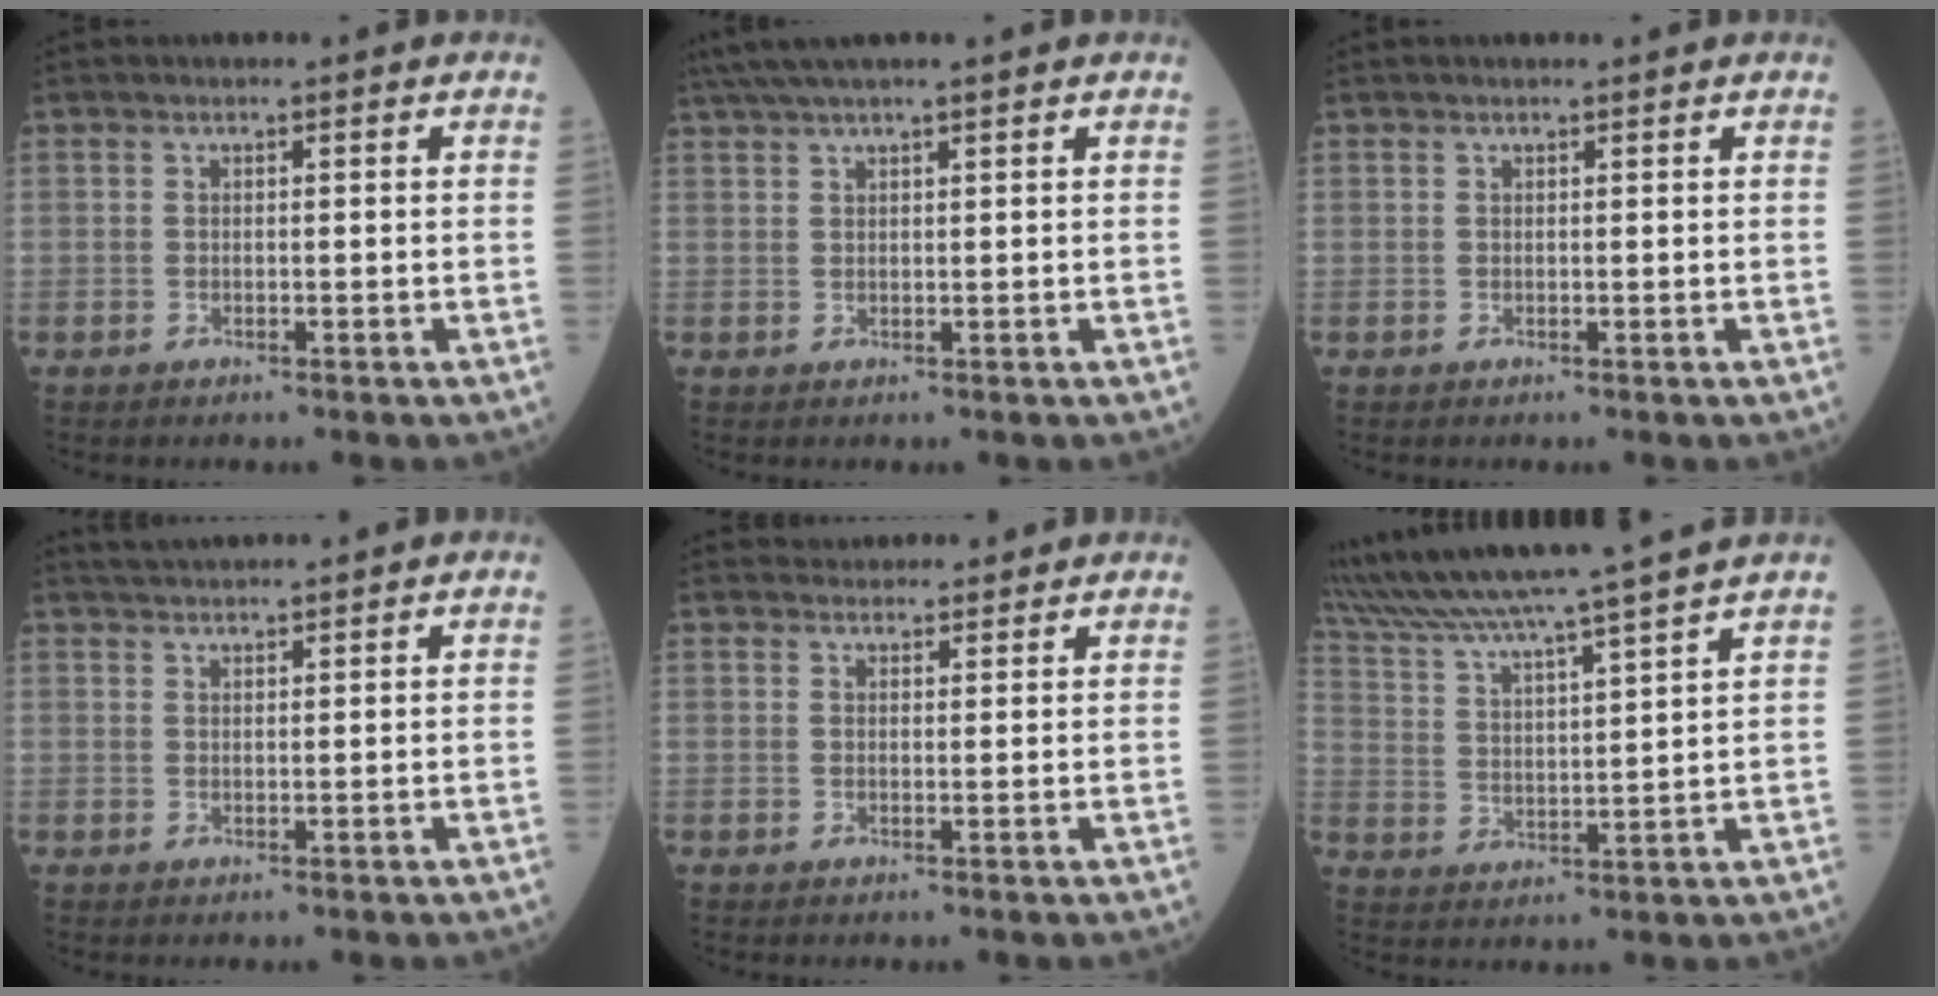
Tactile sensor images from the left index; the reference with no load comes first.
{"total": 5.8, "force": [4.8, -0.8, 3.2], "torque": [-0.055, 0.036, 0.087]}
{"total": 0.9, "force": [0.8, 0.0, 0.4], "torque": [-0.009, 0.006, 0.014]}
{"total": 5.0, "force": [4.7, -0.2, 1.5], "torque": [-0.026, 0.033, 0.078]}
{"total": 5.8, "force": [5.5, 1.6, 0.9], "torque": [-0.007, 0.026, 0.070]}
{"total": 19.5, "force": [17.0, -2.0, 9.5], "torque": [-0.178, -0.007, 0.268]}